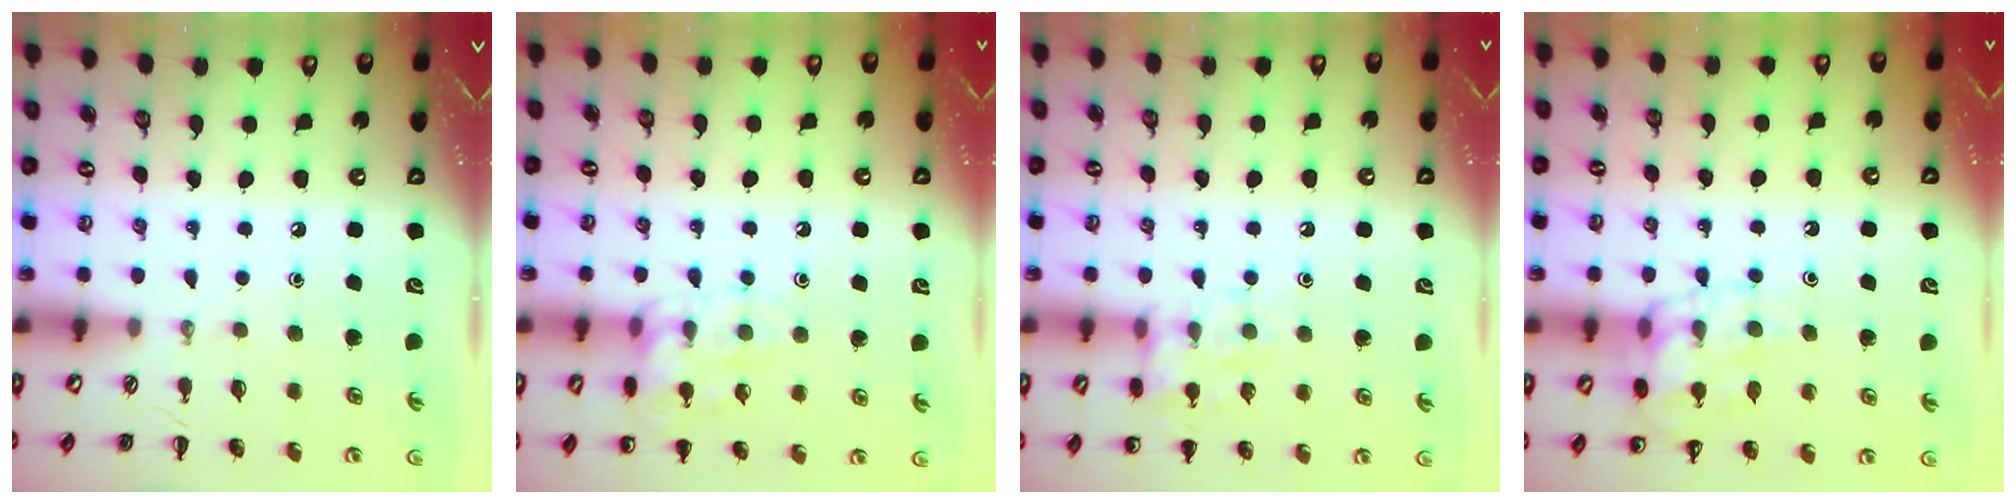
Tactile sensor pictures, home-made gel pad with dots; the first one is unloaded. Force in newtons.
{"total": 11.5, "press": 11.4, "slide": 0.6}
{"total": 10.7, "press": 10.7, "slide": 0.6}
{"total": 14.9, "press": 14.7, "slide": 2.6}